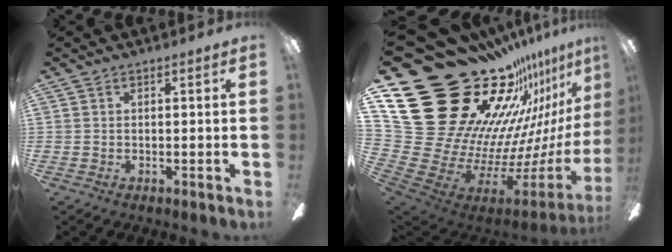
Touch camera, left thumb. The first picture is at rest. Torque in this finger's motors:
{"motor_torque": [1.96, 1.95, 0.98, -1.78, 0.25]}